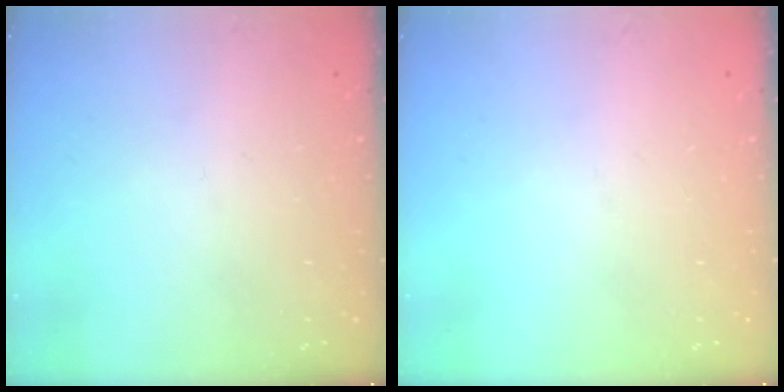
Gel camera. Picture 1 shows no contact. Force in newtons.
{"total": 0.0}